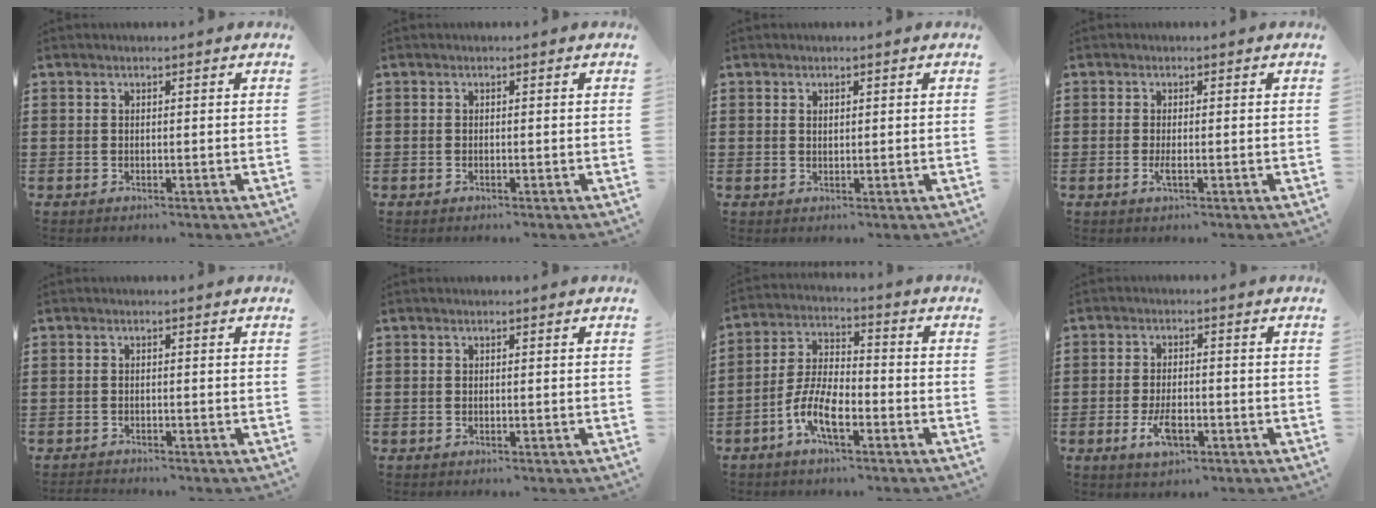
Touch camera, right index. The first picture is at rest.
{"total": 0.0}
{"total": 0.7, "force": [0.4, 0.5, 0.4], "torque": [-0.008, 0.002, 0.008]}
{"total": 1.6, "force": [-0.5, 0.3, 1.5], "torque": [-0.036, -0.005, -0.010]}
{"total": 1.1, "force": [-1.1, 0.0, -0.1], "torque": [-0.001, 0.001, -0.023]}
{"total": 0.0}
{"total": 7.7, "force": [-3.8, 3.0, 6.0], "torque": [-0.148, -0.007, -0.078]}
{"total": 4.7, "force": [-1.8, 2.1, 3.8], "torque": [-0.084, -0.002, -0.036]}